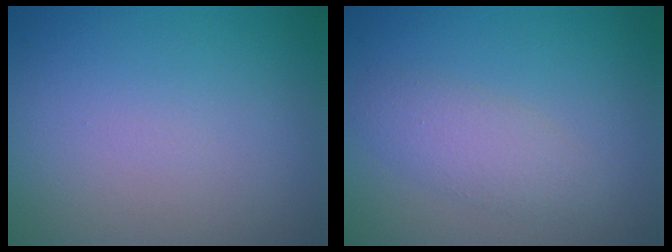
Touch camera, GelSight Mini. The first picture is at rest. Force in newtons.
{"total": 2.5, "press": 2.5, "slide": 0.1}